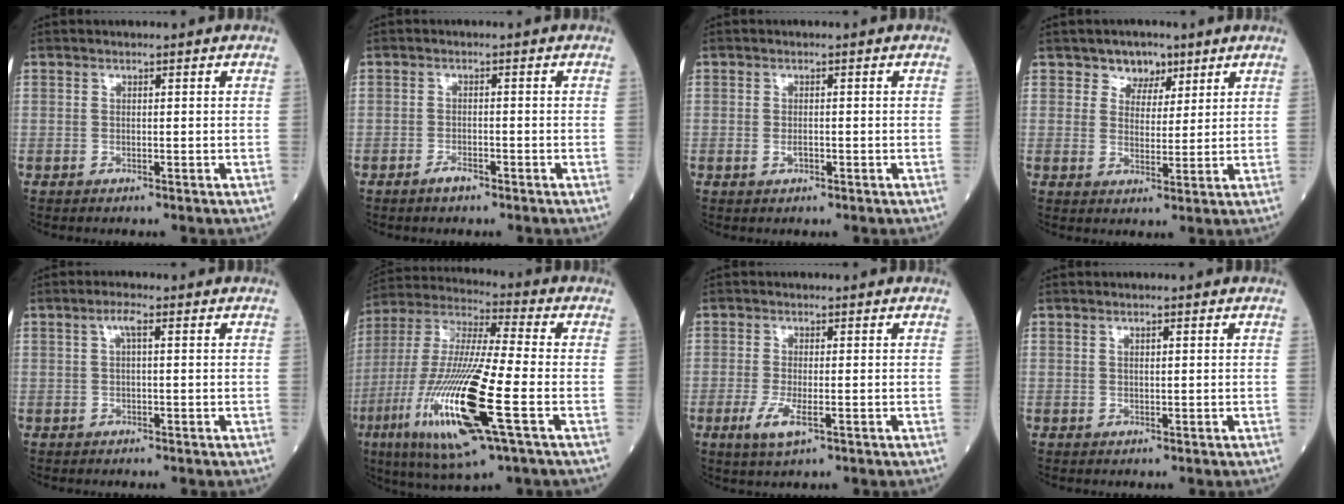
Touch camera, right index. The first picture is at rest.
{"total": 1.7, "force": [-1.3, 0.4, 0.9], "torque": [-0.017, 0.000, -0.022]}
{"total": 1.2, "force": [-0.4, 0.6, 0.9], "torque": [-0.018, 0.000, -0.006]}
{"total": 4.4, "force": [2.9, 3.1, 1.2], "torque": [-0.014, 0.004, 0.047]}
{"total": 2.0, "force": [0.6, 0.4, 1.8], "torque": [-0.037, 0.008, 0.010]}
{"total": 22.0, "force": [-6.9, 2.3, 20.7], "torque": [-0.455, -0.036, -0.128]}
{"total": 3.9, "force": [-1.5, 0.8, 3.5], "torque": [-0.075, -0.009, -0.026]}
{"total": 0.8, "force": [0.4, 0.2, 0.7], "torque": [-0.015, 0.000, 0.007]}